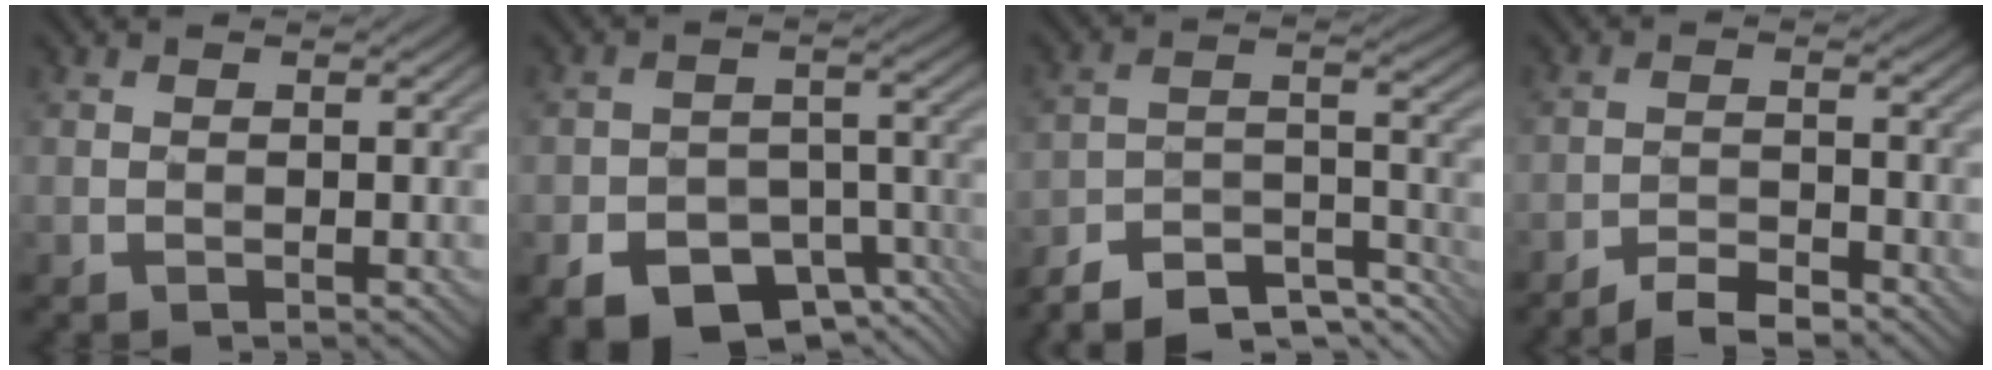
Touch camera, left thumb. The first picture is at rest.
{"total": 9.4, "force": [-5.8, 5.4, 5.1], "torque": [-0.087, -0.017, -0.092]}
{"total": 10.8, "force": [-9.7, 2.6, 4.1], "torque": [-0.077, 0.005, -0.161]}
{"total": 4.0, "force": [-3.6, 0.6, 1.7], "torque": [-0.033, 0.006, -0.066]}